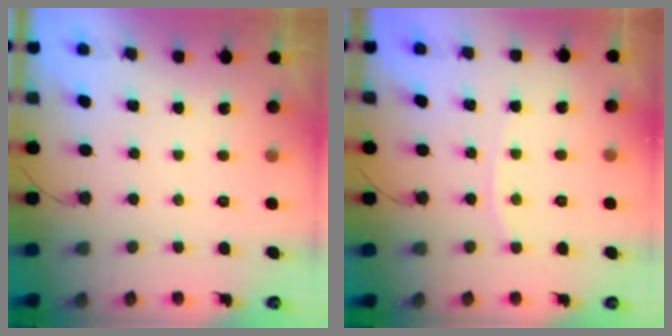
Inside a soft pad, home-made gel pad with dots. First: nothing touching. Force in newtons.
{"total": 3.3, "press": 3.3, "slide": 0.5}